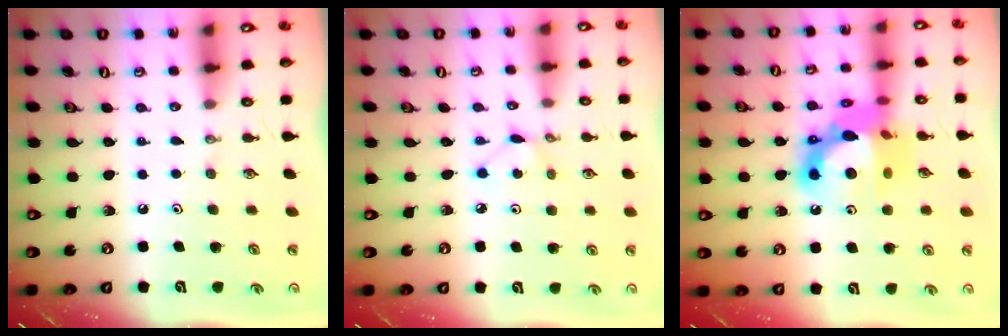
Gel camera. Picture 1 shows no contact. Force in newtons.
{"total": 2.8, "press": 2.8, "slide": 0.3}
{"total": 16.7, "press": 16.6, "slide": 1.4}